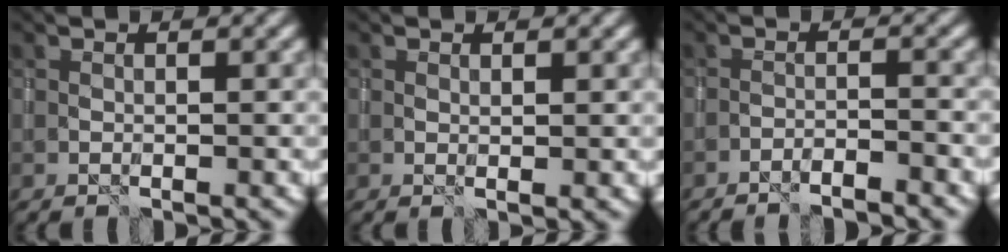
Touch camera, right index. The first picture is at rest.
{"total": 0.6, "force": [0.3, 0.1, 0.6], "torque": [-0.008, -0.001, 0.005]}
{"total": 2.6, "force": [-2.3, 0.2, 1.1], "torque": [-0.016, 0.007, -0.040]}